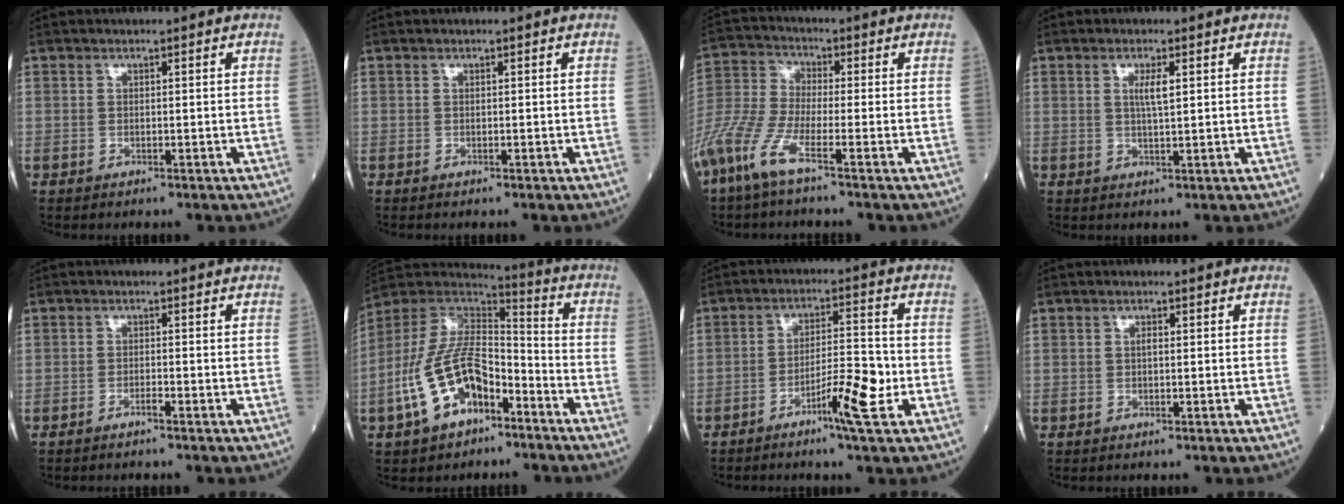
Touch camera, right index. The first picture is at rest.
{"total": 0.0}
{"total": 9.6, "force": [-5.8, 1.1, 7.6], "torque": [-0.186, -0.020, -0.128]}
{"total": 2.6, "force": [0.8, 0.2, 2.5], "torque": [-0.049, -0.003, 0.013]}
{"total": 1.1, "force": [-0.9, -0.1, 0.7], "torque": [-0.013, 0.002, -0.017]}
{"total": 14.7, "force": [-6.8, 7.6, 10.7], "torque": [-0.229, 0.020, -0.121]}
{"total": 7.4, "force": [-3.2, 0.2, 6.7], "torque": [-0.115, -0.002, -0.054]}
{"total": 0.7, "force": [0.1, 0.2, 0.6], "torque": [-0.013, 0.001, 0.000]}